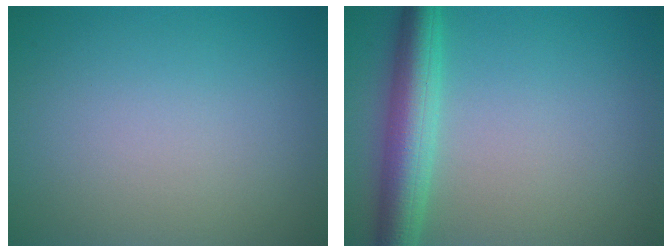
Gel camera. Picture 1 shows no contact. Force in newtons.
{"total": 5.2, "press": 5.2, "slide": 0.2}